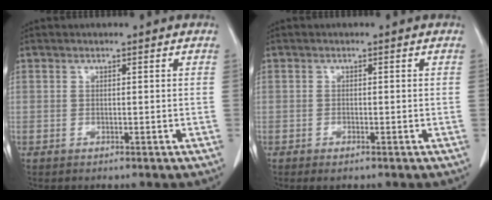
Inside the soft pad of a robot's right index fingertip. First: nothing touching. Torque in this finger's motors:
{"motor_torque": [0.00, 0.04, 0.06, 0.01]}